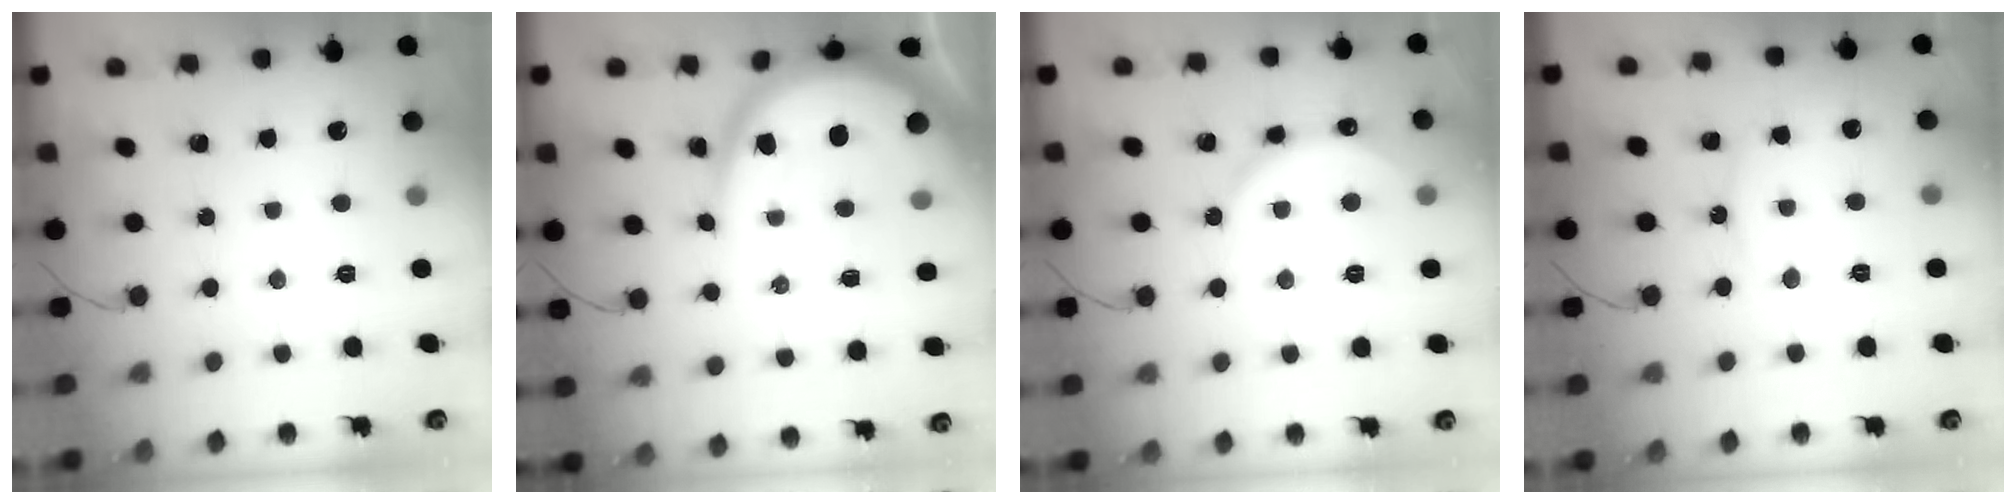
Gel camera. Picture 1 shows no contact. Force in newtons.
{"total": 12.2, "press": 12.1, "slide": 1.1}
{"total": 3.6, "press": 3.6, "slide": 0.4}
{"total": 7.9, "press": 7.9, "slide": 0.4}